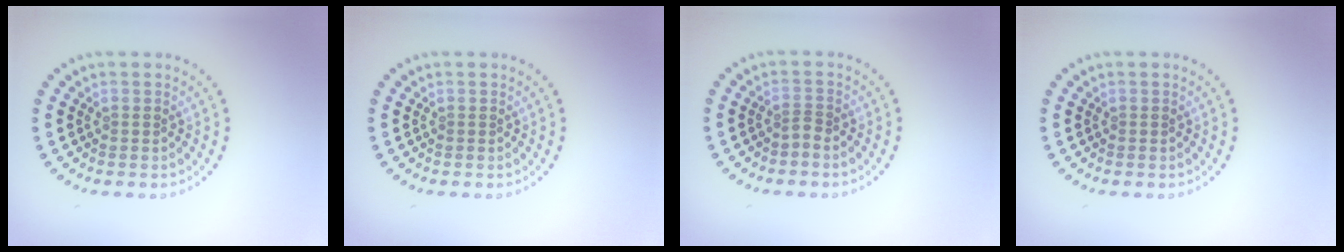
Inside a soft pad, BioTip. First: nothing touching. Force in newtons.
{"total": 0.0}
{"total": 0.5, "press": 0.3, "slide": 0.4}
{"total": 0.0}